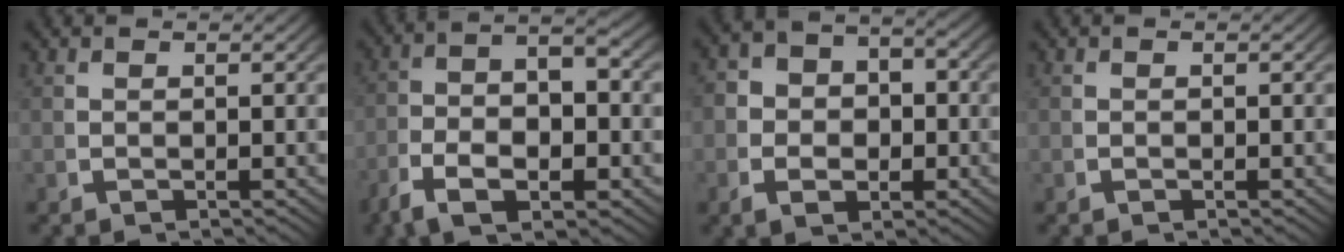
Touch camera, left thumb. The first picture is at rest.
{"total": 8.0, "force": [-1.6, 4.1, 6.7], "torque": [-0.128, -0.013, -0.023]}
{"total": 4.9, "force": [-0.7, 3.7, 3.1], "torque": [-0.051, -0.013, -0.009]}
{"total": 0.0}